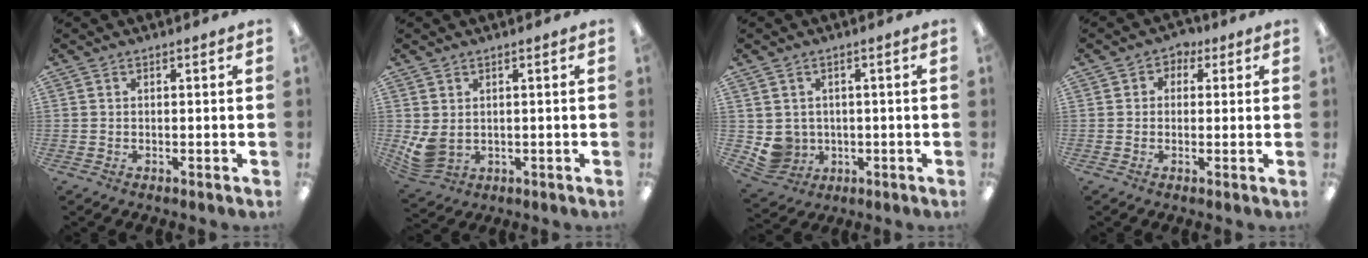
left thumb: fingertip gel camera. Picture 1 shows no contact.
{"total": 4.8, "force": [1.0, 3.4, 3.2], "torque": [-0.080, -0.005, 0.020]}
{"total": 5.2, "force": [0.4, 5.0, 1.2], "torque": [-0.049, -0.001, 0.015]}
{"total": 2.9, "force": [0.3, 2.7, 1.0], "torque": [-0.016, 0.009, 0.002]}